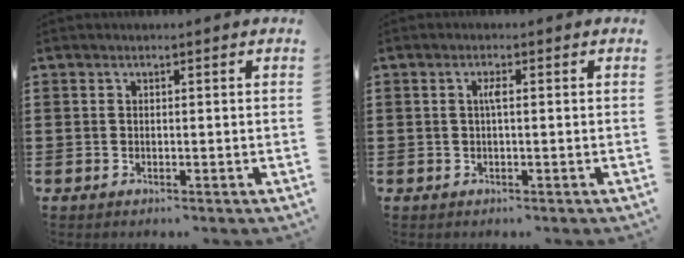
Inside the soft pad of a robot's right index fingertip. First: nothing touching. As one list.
[{"total": 1.7, "force": [0.1, 0.3, 1.7], "torque": [-0.033, 0.001, 0.000]}]